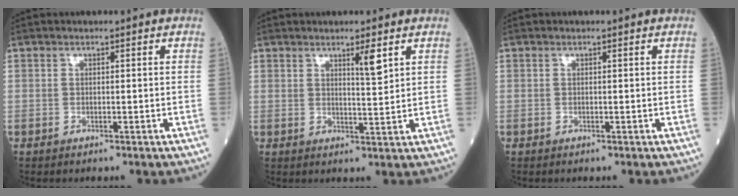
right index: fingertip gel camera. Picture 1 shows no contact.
{"total": 3.2, "force": [1.8, 0.1, 2.6], "torque": [-0.046, -0.003, 0.030]}
{"total": 0.0}